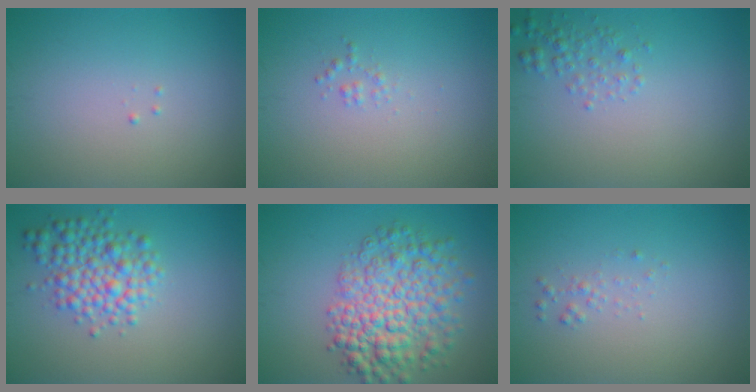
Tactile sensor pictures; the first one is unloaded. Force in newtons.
{"total": 0.7, "press": 0.7, "slide": 0.0}
{"total": 1.6, "press": 1.6, "slide": 0.1}
{"total": 4.5, "press": 4.5, "slide": 0.1}
{"total": 7.4, "press": 7.4, "slide": 0.2}
{"total": 0.8, "press": 0.8, "slide": 0.1}